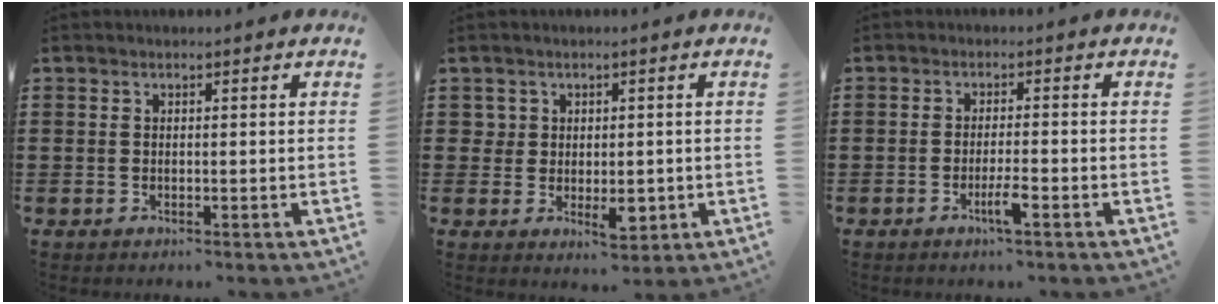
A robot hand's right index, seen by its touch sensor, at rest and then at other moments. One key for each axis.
{"total": 4.0, "fx": 0.1, "fy": 3.2, "fz": 2.4, "tx": -0.042, "ty": 0.007, "tz": 0.003}
{"total": 3.2, "fx": -1.7, "fy": 0.2, "fz": 2.7, "tx": -0.052, "ty": -0.004, "tz": -0.032}